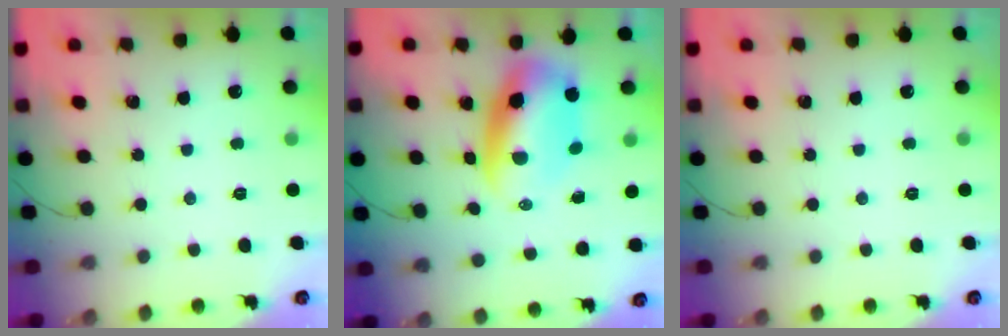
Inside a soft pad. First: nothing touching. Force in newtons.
{"total": 9.9, "press": 9.5, "slide": 2.7}
{"total": 0.0}